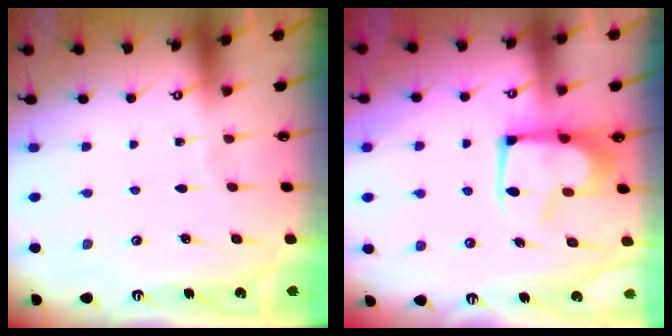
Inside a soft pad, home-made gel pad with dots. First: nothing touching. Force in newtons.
{"total": 5.0, "press": 4.9, "slide": 0.8}